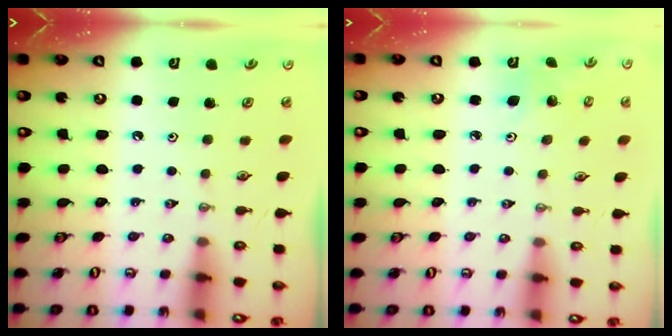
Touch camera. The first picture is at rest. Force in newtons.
{"total": 3.6, "press": 3.3, "slide": 1.4}